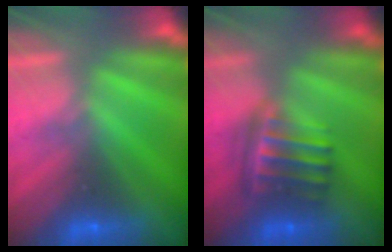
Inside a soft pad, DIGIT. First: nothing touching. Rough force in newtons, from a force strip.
{"total": 6.8}